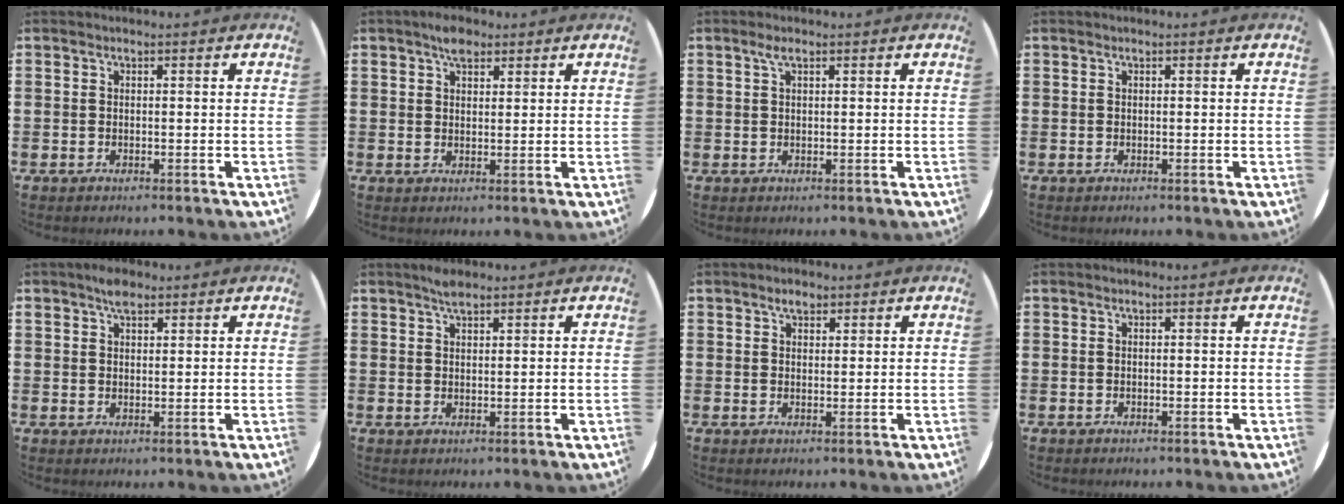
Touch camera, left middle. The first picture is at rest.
{"total": 3.1, "force": [2.4, 1.5, 1.2], "torque": [-0.010, 0.001, 0.041]}
{"total": 1.5, "force": [0.8, 0.4, 1.2], "torque": [-0.024, 0.005, 0.013]}
{"total": 0.0}
{"total": 2.7, "force": [2.1, 1.2, 1.1], "torque": [-0.010, 0.000, 0.035]}
{"total": 2.1, "force": [1.9, 0.6, 0.9], "torque": [-0.011, 0.000, 0.032]}
{"total": 2.0, "force": [1.5, 1.0, 0.7], "torque": [-0.008, 0.002, 0.027]}
{"total": 0.0}